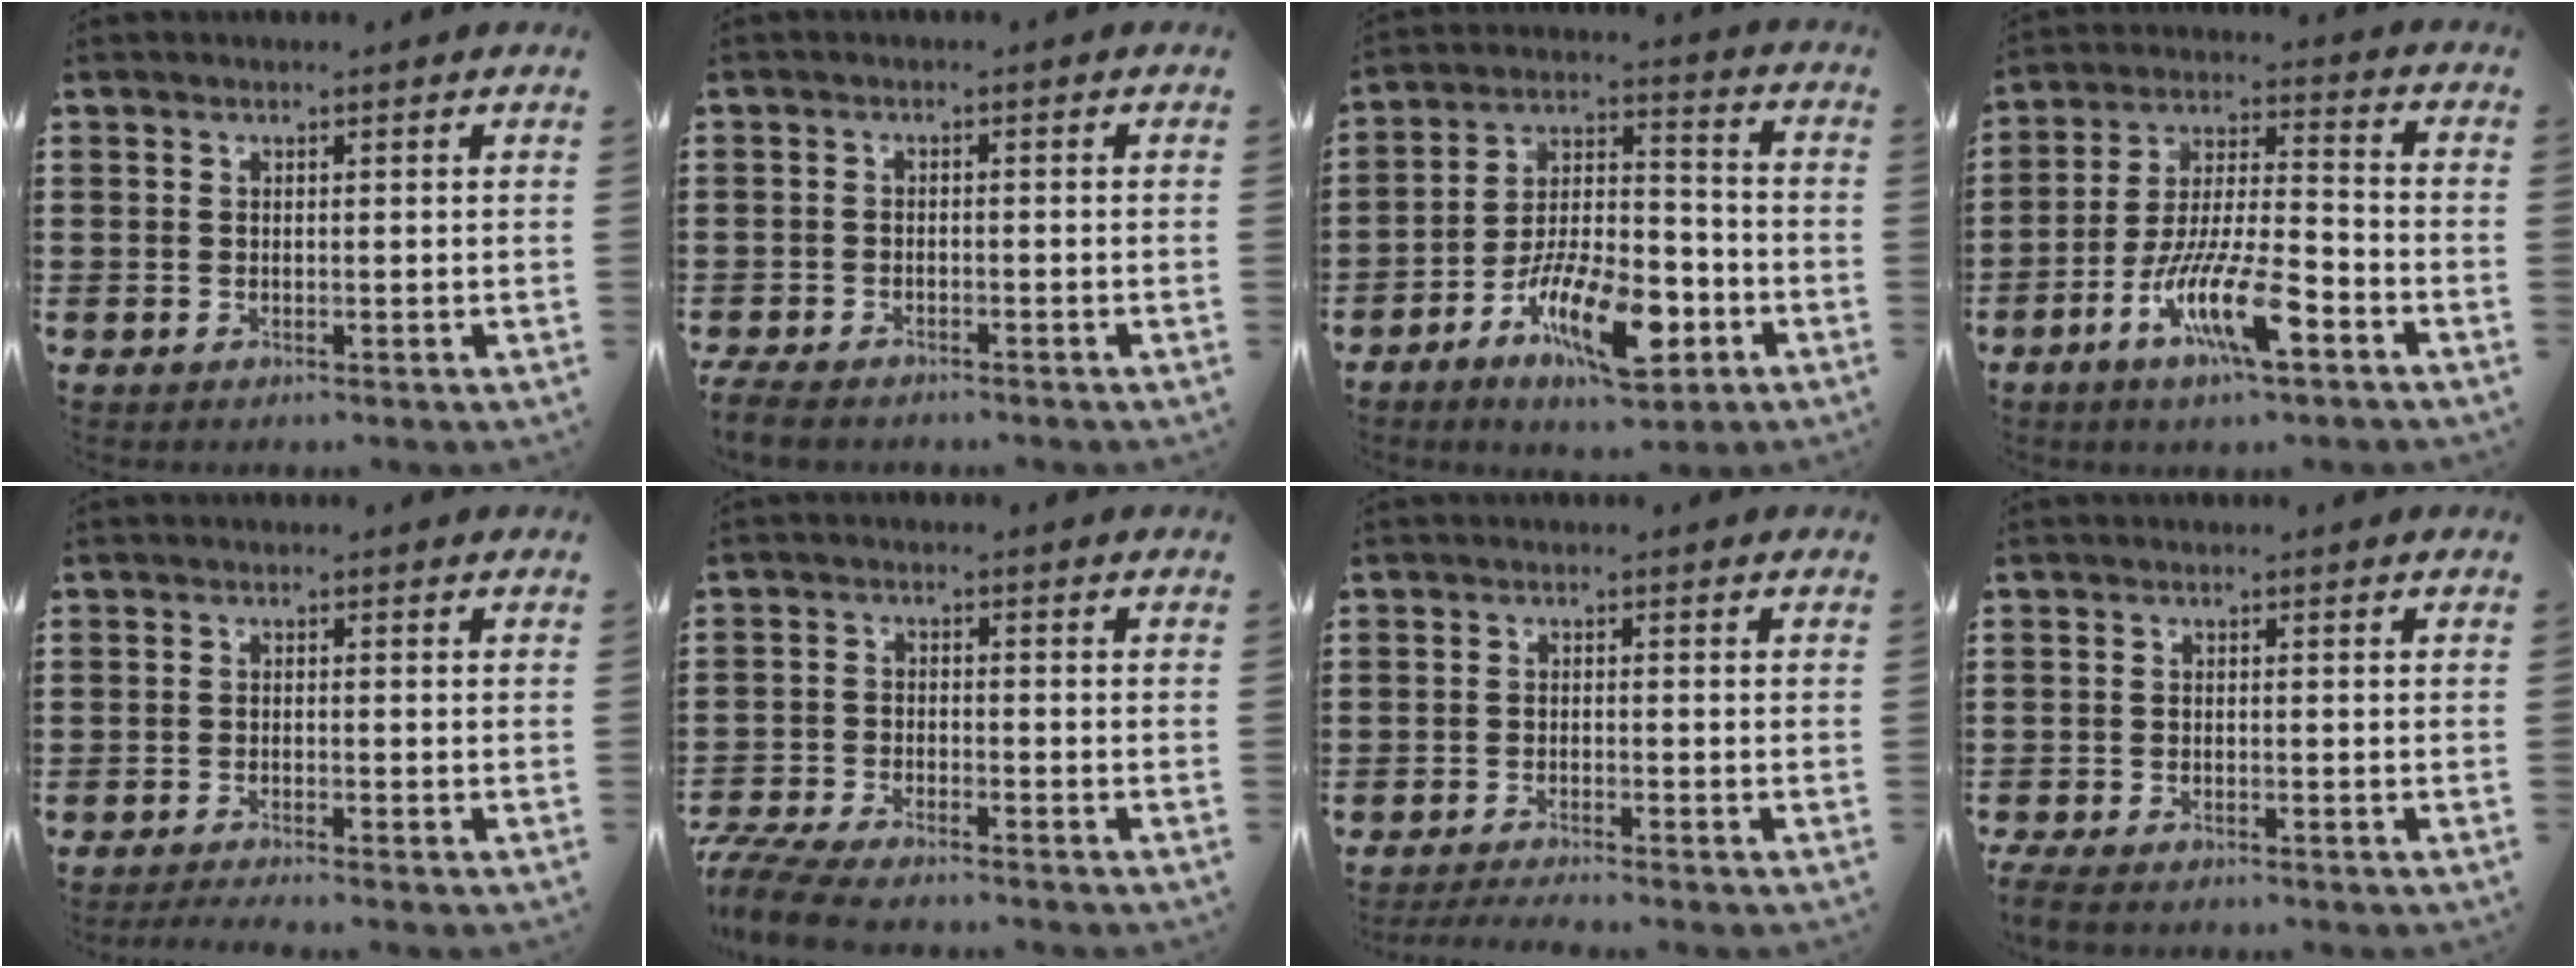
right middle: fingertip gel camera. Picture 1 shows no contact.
{"total": 2.5, "force": [-2.4, 0.4, 0.7], "torque": [-0.029, -0.002, -0.053]}
{"total": 12.6, "force": [-6.5, 4.7, 9.7], "torque": [-0.187, 0.011, -0.119]}
{"total": 12.0, "force": [-6.4, 3.0, 9.7], "torque": [-0.197, -0.001, -0.121]}
{"total": 1.5, "force": [-1.4, -0.1, 0.6], "torque": [-0.008, -0.001, -0.025]}
{"total": 5.6, "force": [-5.3, 0.8, 1.6], "torque": [-0.050, -0.002, -0.110]}
{"total": 2.0, "force": [-1.9, -0.1, 0.7], "torque": [-0.010, 0.000, -0.036]}
{"total": 2.0, "force": [-1.8, 0.3, 0.7], "torque": [-0.020, 0.001, -0.039]}